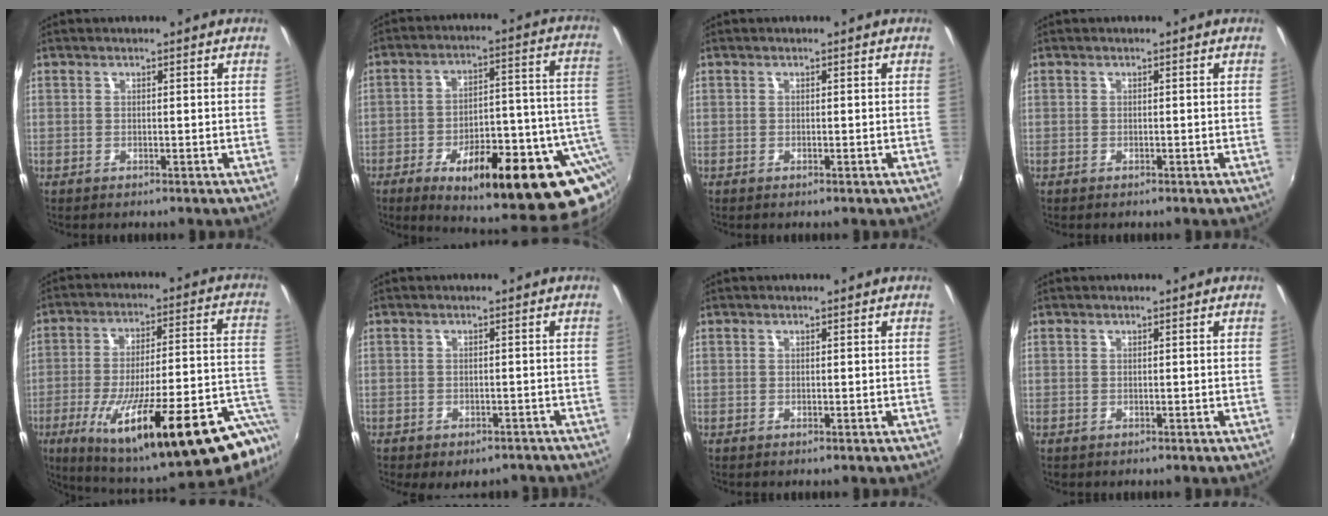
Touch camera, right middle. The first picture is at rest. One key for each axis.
{"total": 26.8, "fx": -10.2, "fy": 9.6, "fz": 22.9, "tx": -0.325, "ty": -0.006, "tz": -0.126}
{"total": 0.0}
{"total": 0.0}
{"total": 29.9, "fx": -17.1, "fy": 4.7, "fz": 24.0, "tx": -0.356, "ty": -0.063, "tz": -0.246}
{"total": 7.3, "fx": -5.6, "fy": 3.3, "fz": 3.2, "tx": -0.065, "ty": -0.021, "tz": -0.066}
{"total": 0.0}
{"total": 0.0}